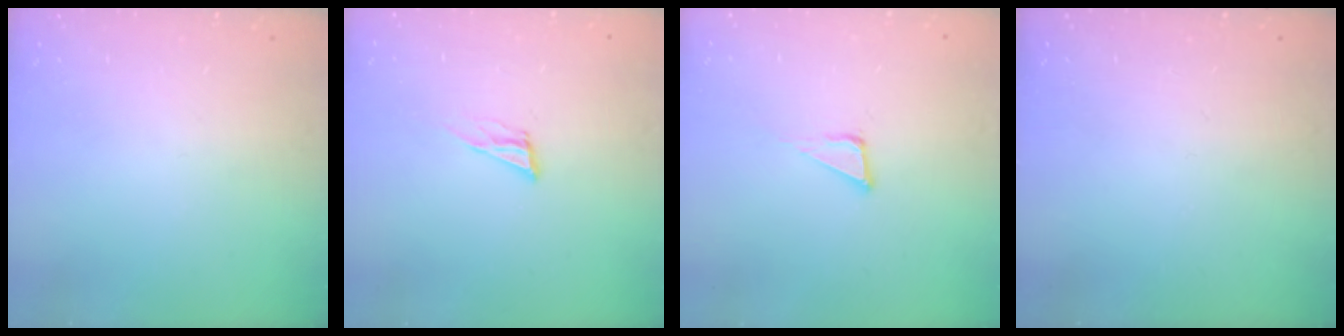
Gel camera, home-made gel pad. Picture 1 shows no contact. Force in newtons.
{"total": 8.4, "press": 8.0, "slide": 2.2}
{"total": 3.8, "press": 3.8, "slide": 0.2}
{"total": 0.0}